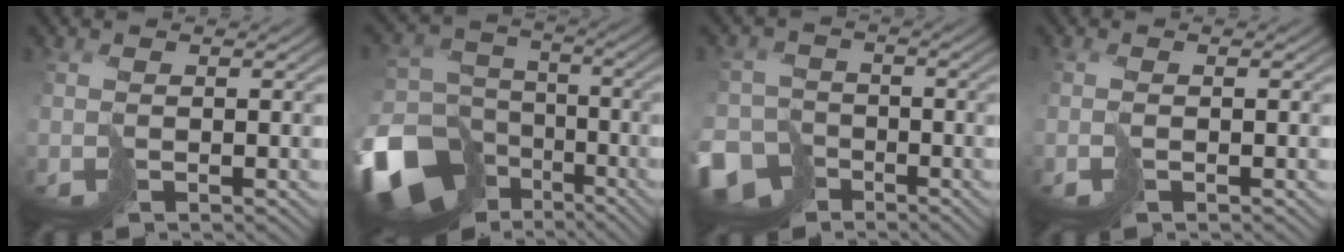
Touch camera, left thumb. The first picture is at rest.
{"total": 17.7, "force": [-9.2, 13.3, 7.0], "torque": [-0.226, -0.050, -0.133]}
{"total": 8.6, "force": [-5.7, 6.1, 2.0], "torque": [-0.048, -0.038, -0.103]}
{"total": 1.0, "force": [-0.5, 0.3, 0.8], "torque": [-0.020, 0.000, -0.012]}